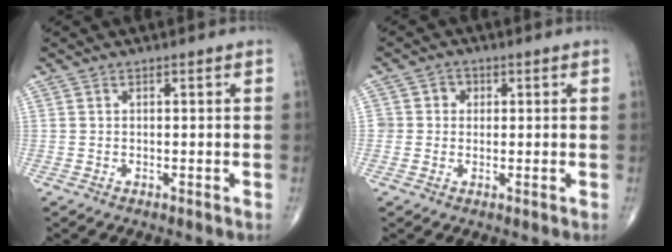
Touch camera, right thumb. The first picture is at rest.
{"total": 2.9, "force": [0.3, 2.8, 0.6], "torque": [0.014, 0.006, 0.000]}